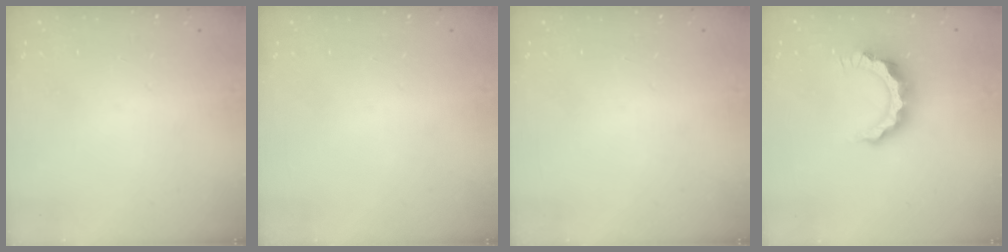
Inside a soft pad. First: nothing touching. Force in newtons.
{"total": 0.0}
{"total": 0.0}
{"total": 9.0, "press": 8.9, "slide": 0.8}